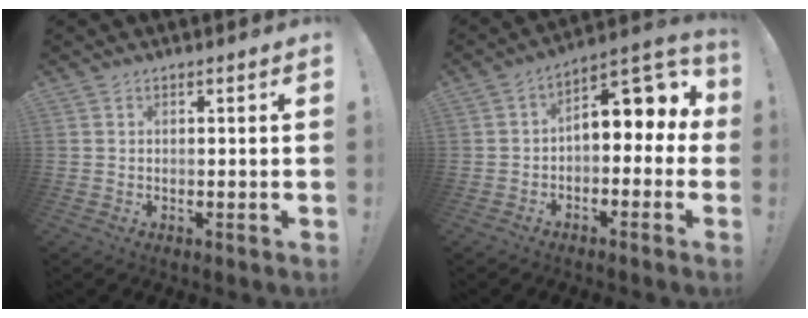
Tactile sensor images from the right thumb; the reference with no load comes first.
{"total": 9.8, "force": [1.6, 5.6, 7.9], "torque": [-0.098, -0.013, 0.028]}